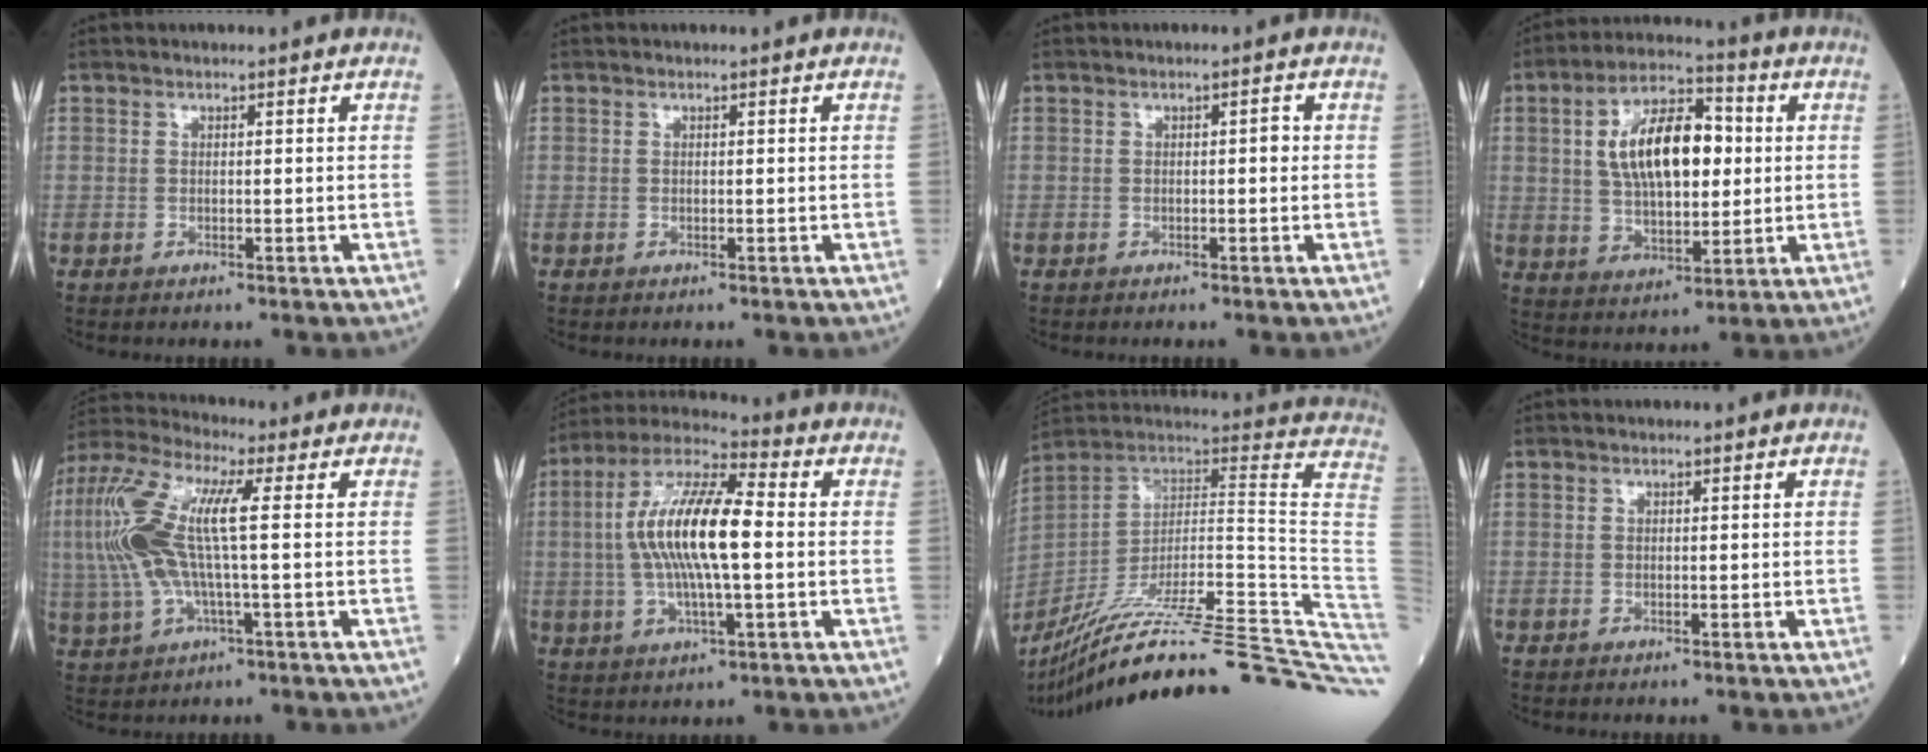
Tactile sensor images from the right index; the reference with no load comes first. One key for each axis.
{"total": 0.0}
{"total": 1.2, "fx": 0.0, "fy": 0.4, "fz": 1.1, "tx": -0.013, "ty": 0.003, "tz": -0.002}
{"total": 14.0, "fx": 2.3, "fy": 6.2, "fz": 12.3, "tx": -0.225, "ty": 0.022, "tz": 0.041}
{"total": 15.0, "fx": 1.4, "fy": 3.5, "fz": 14.5, "tx": -0.335, "ty": 0.027, "tz": 0.024}
{"total": 14.6, "fx": 0.2, "fy": 3.2, "fz": 14.3, "tx": -0.285, "ty": 0.017, "tz": -0.001}
{"total": 40.2, "fx": -30.4, "fy": 1.9, "fz": 26.3, "tx": -0.263, "ty": -0.042, "tz": -0.431}
{"total": 0.0}